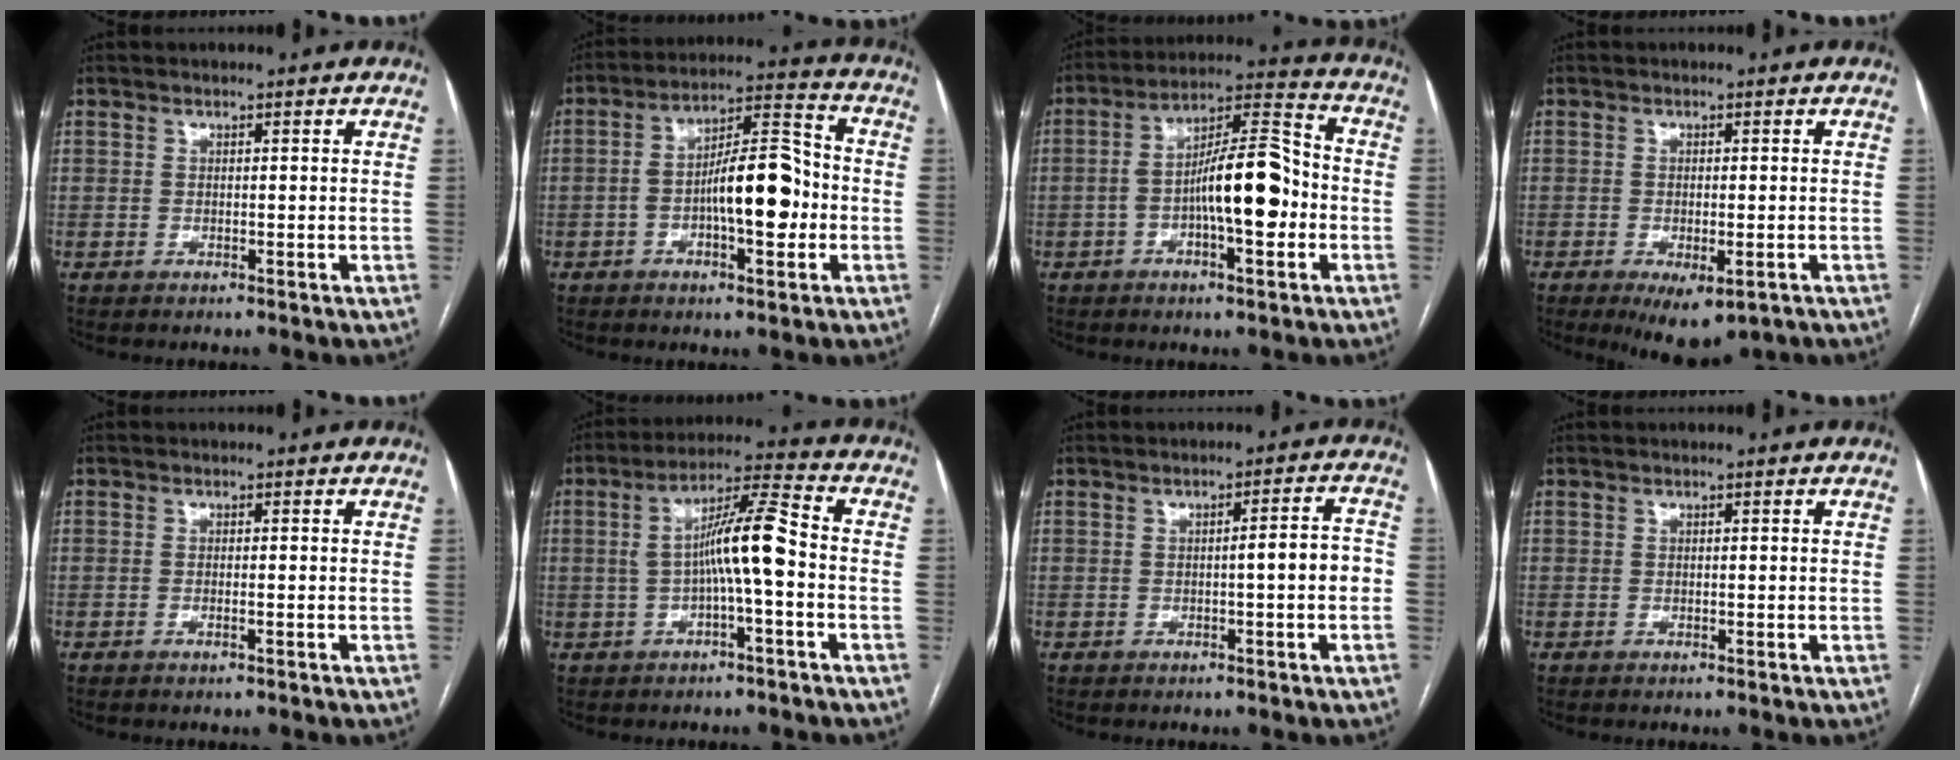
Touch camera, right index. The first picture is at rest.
{"total": 12.1, "force": [-2.4, 3.5, 11.3], "torque": [-0.189, 0.027, -0.035]}
{"total": 12.8, "force": [-2.7, 3.1, 12.2], "torque": [-0.209, 0.027, -0.042]}
{"total": 6.4, "force": [-3.4, 2.3, 5.0], "torque": [-0.070, -0.013, -0.041]}
{"total": 0.7, "force": [-0.3, -0.1, 0.6], "torque": [-0.014, 0.000, -0.005]}
{"total": 9.2, "force": [-1.0, 0.5, 9.1], "torque": [-0.161, 0.027, -0.021]}
{"total": 4.4, "force": [-0.9, 0.3, 4.3], "torque": [-0.057, 0.015, -0.011]}
{"total": 0.0}